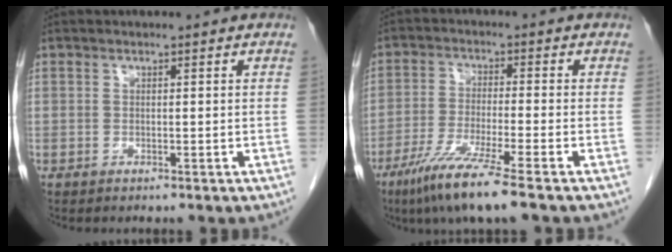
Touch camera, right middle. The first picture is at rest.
{"total": 9.7, "force": [-6.5, -0.7, 7.2], "torque": [-0.138, -0.033, -0.121]}